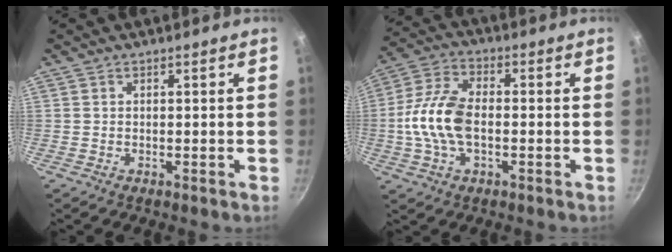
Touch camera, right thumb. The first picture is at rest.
{"total": 12.2, "force": [-1.4, 6.8, 10.1], "torque": [-0.198, 0.029, -0.037]}